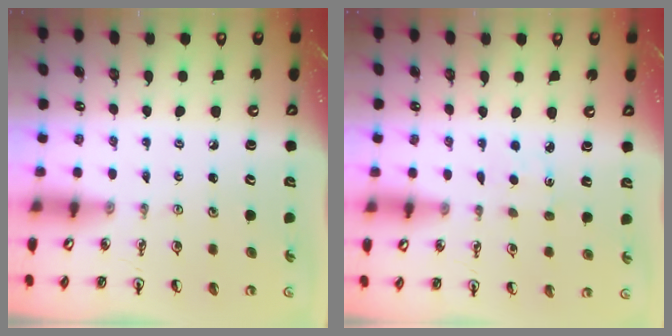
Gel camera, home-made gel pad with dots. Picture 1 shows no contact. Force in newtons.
{"total": 1.8, "press": 1.7, "slide": 0.3}